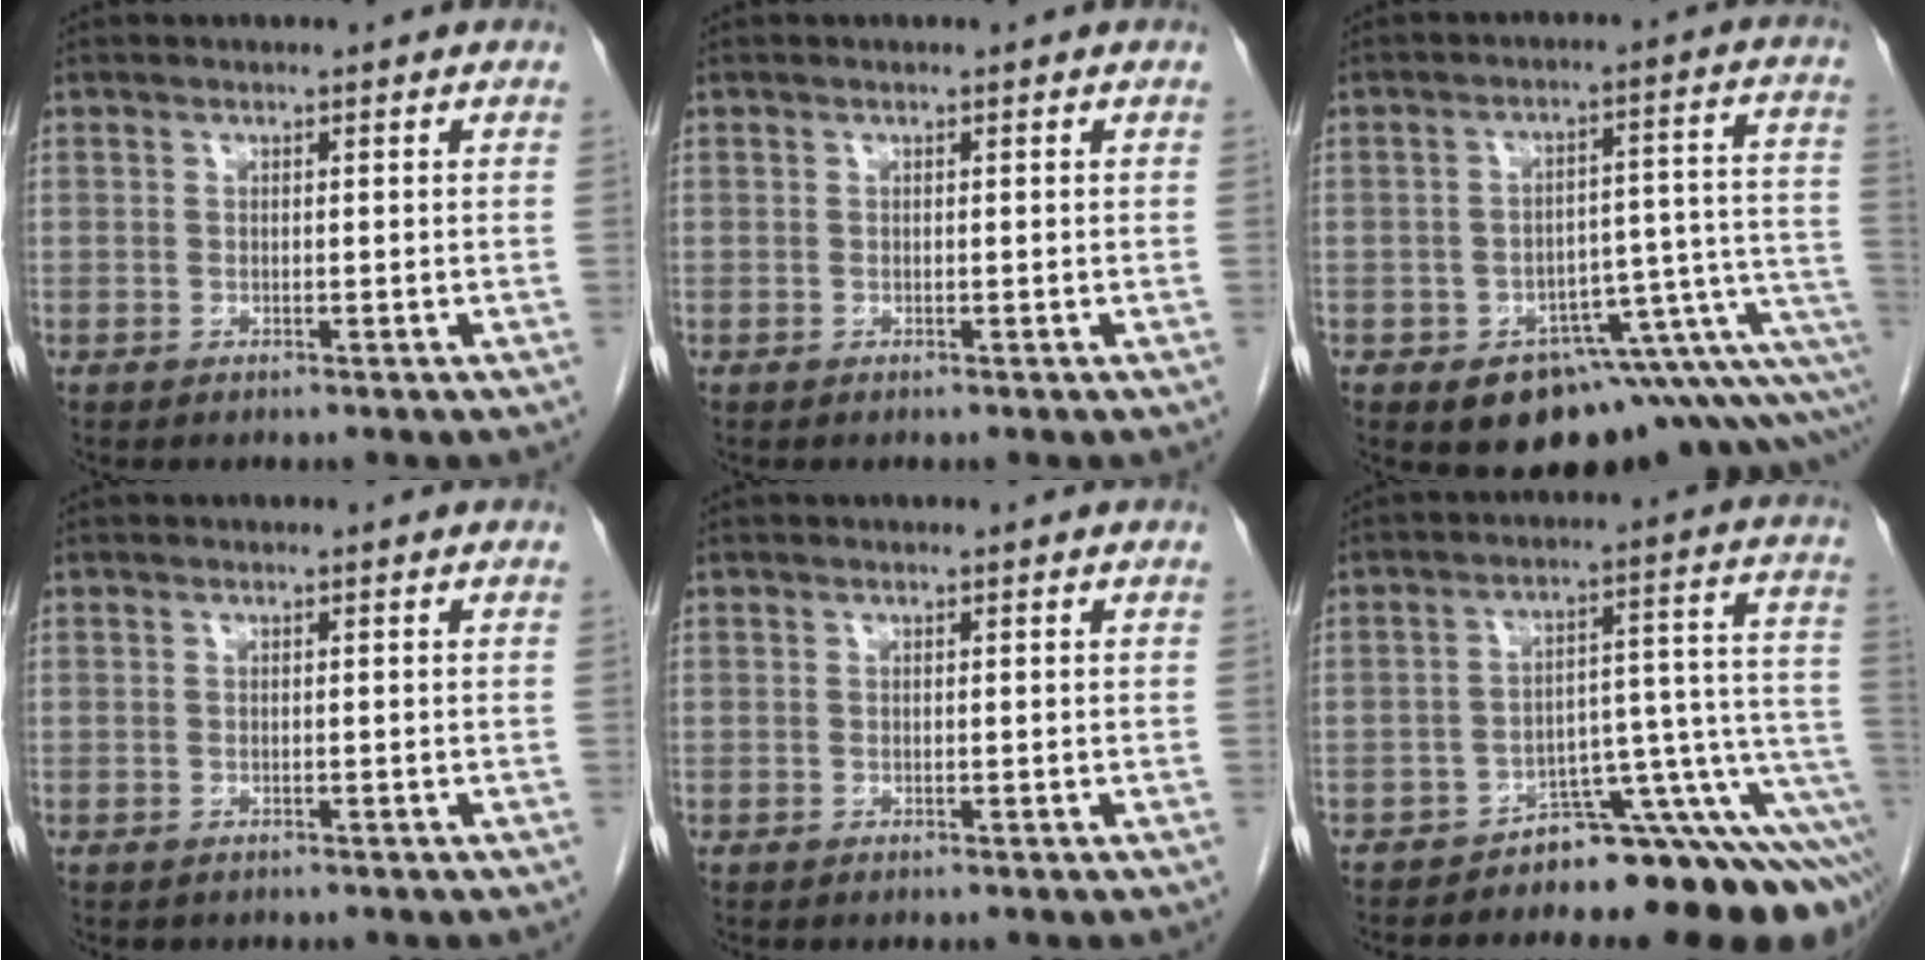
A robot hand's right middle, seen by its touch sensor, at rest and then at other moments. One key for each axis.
{"total": 0.0}
{"total": 16.4, "fx": -8.6, "fy": 6.8, "fz": 12.2, "tx": -0.066, "ty": 0.068, "tz": -0.099}
{"total": 0.7, "fx": -0.5, "fy": 0.5, "fz": 0.0, "tx": -0.009, "ty": 0.002, "tz": -0.007}
{"total": 0.0}
{"total": 12.0, "fx": -9.3, "fy": 1.9, "fz": 7.4, "tx": -0.046, "ty": 0.070, "tz": -0.133}